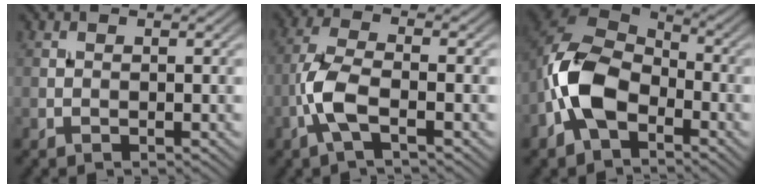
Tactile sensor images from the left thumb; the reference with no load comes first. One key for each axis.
{"total": 5.7, "fx": -2.3, "fy": 1.8, "fz": 4.9, "tx": -0.117, "ty": 0.007, "tz": -0.059}
{"total": 11.0, "fx": -4.1, "fy": 7.0, "fz": 7.4, "tx": -0.170, "ty": 0.004, "tz": -0.098}